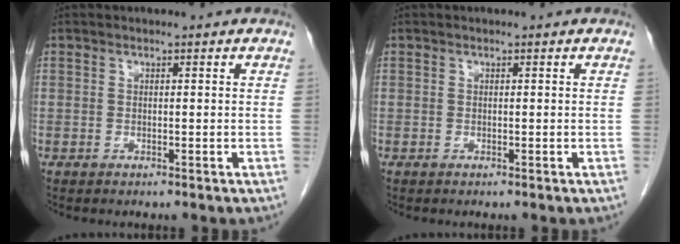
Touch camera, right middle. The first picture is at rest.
{"total": 0.0}